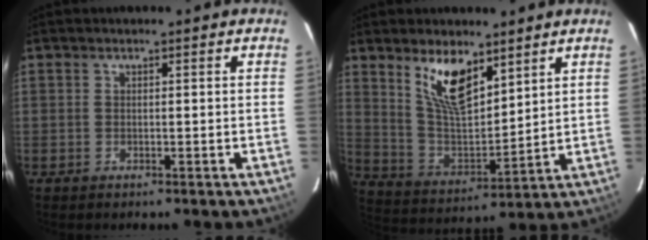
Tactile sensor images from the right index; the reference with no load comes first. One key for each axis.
{"total": 12.0, "fx": 7.4, "fy": 4.7, "fz": 8.3, "tx": -0.153, "ty": -0.001, "tz": 0.152}